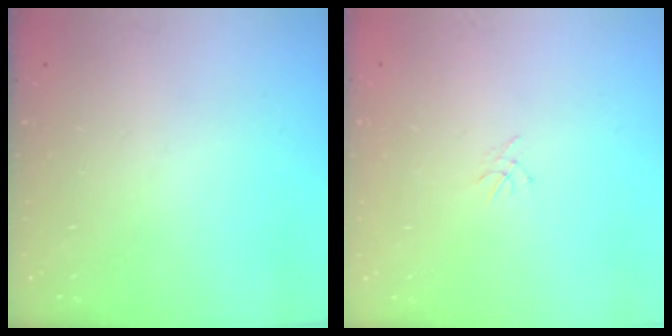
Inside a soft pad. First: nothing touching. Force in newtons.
{"total": 0.5, "press": 0.4, "slide": 0.3}